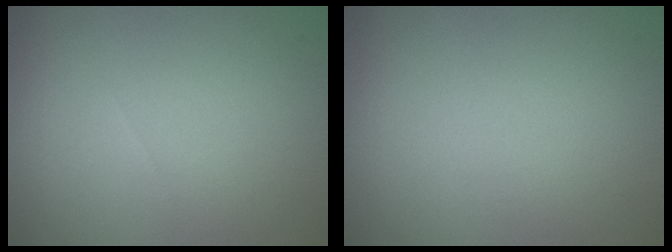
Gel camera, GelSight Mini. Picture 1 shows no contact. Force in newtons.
{"total": 0.0}